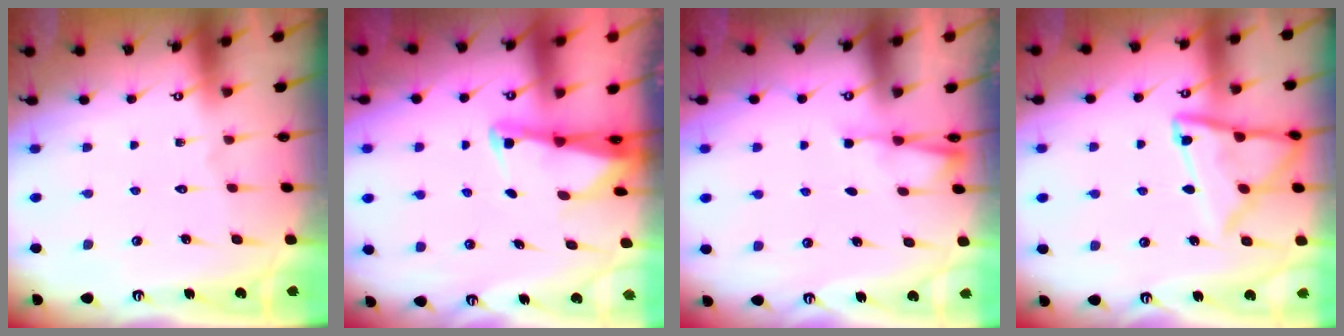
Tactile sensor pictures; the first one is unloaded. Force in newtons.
{"total": 2.7, "press": 2.7, "slide": 0.2}
{"total": 2.3, "press": 2.2, "slide": 0.4}
{"total": 14.9, "press": 14.8, "slide": 1.3}